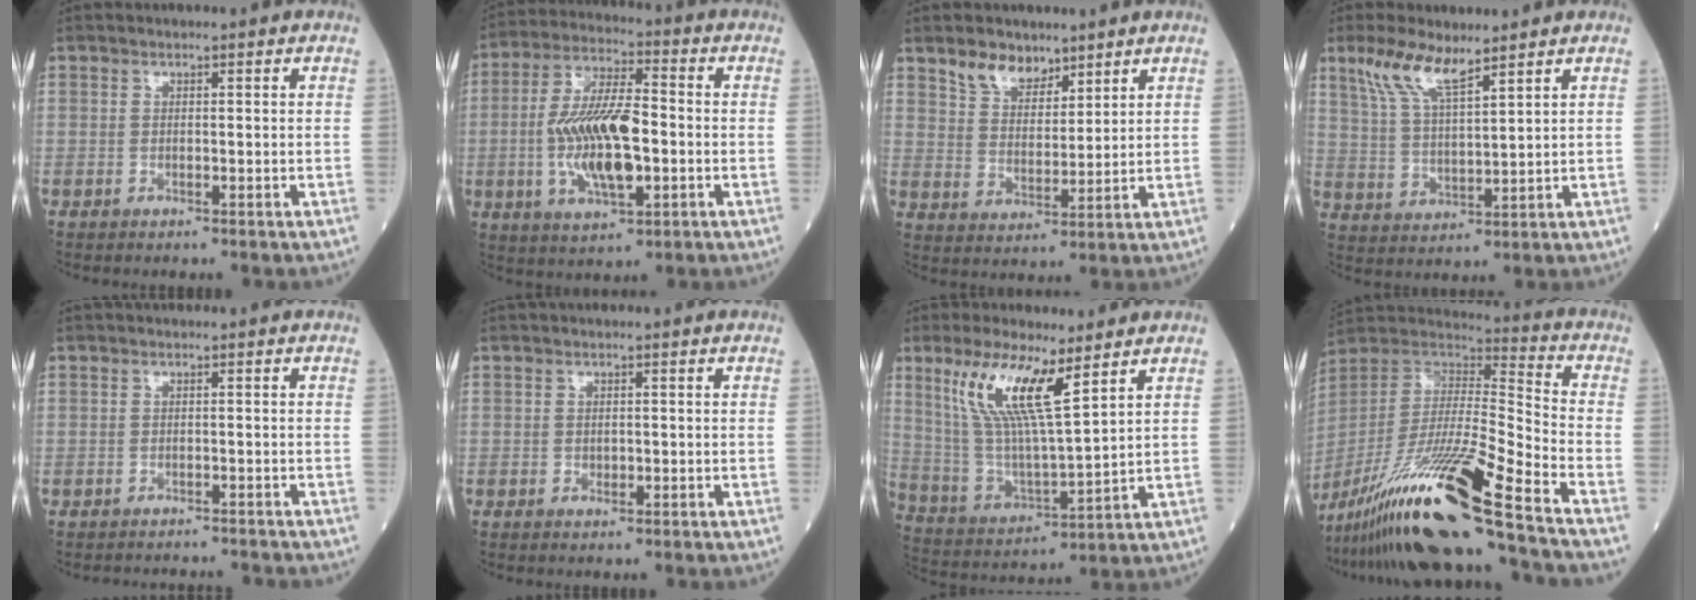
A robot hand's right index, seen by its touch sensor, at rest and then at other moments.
{"total": 12.9, "force": [-1.7, 3.7, 12.2], "torque": [-0.242, 0.003, -0.026]}
{"total": 5.9, "force": [4.6, 3.1, 2.2], "torque": [-0.042, 0.002, 0.094]}
{"total": 7.7, "force": [5.5, 1.3, 5.3], "torque": [-0.119, 0.005, 0.115]}
{"total": 4.7, "force": [-4.6, 0.6, 0.2], "torque": [0.004, 0.001, -0.055]}
{"total": 0.8, "force": [-0.2, 0.5, 0.6], "torque": [-0.012, 0.000, 0.001]}
{"total": 13.1, "force": [7.0, 2.0, 10.8], "torque": [-0.232, 0.002, 0.142]}
{"total": 25.8, "force": [-19.0, -1.2, 17.3], "torque": [-0.330, -0.050, -0.352]}